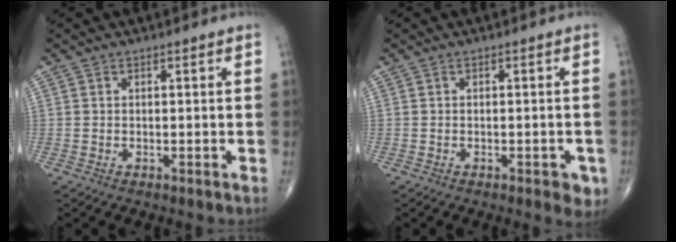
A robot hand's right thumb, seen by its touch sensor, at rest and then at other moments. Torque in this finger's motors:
{"motor_torque": [0.46, 0.60, 0.12, -0.26, 0.10]}